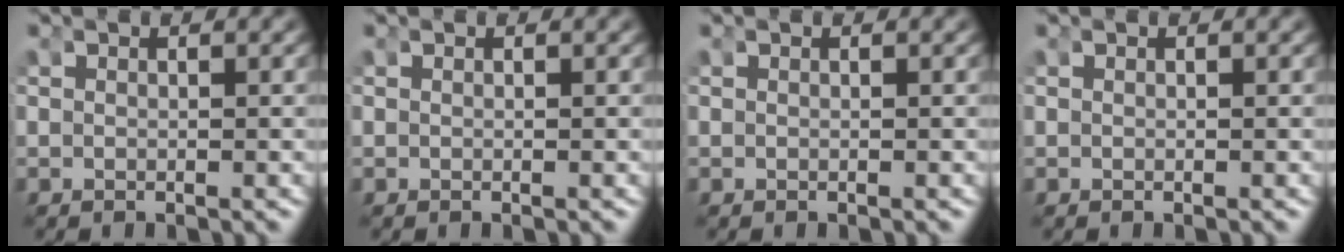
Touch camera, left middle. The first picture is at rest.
{"total": 0.0}
{"total": 0.0}
{"total": 0.0}